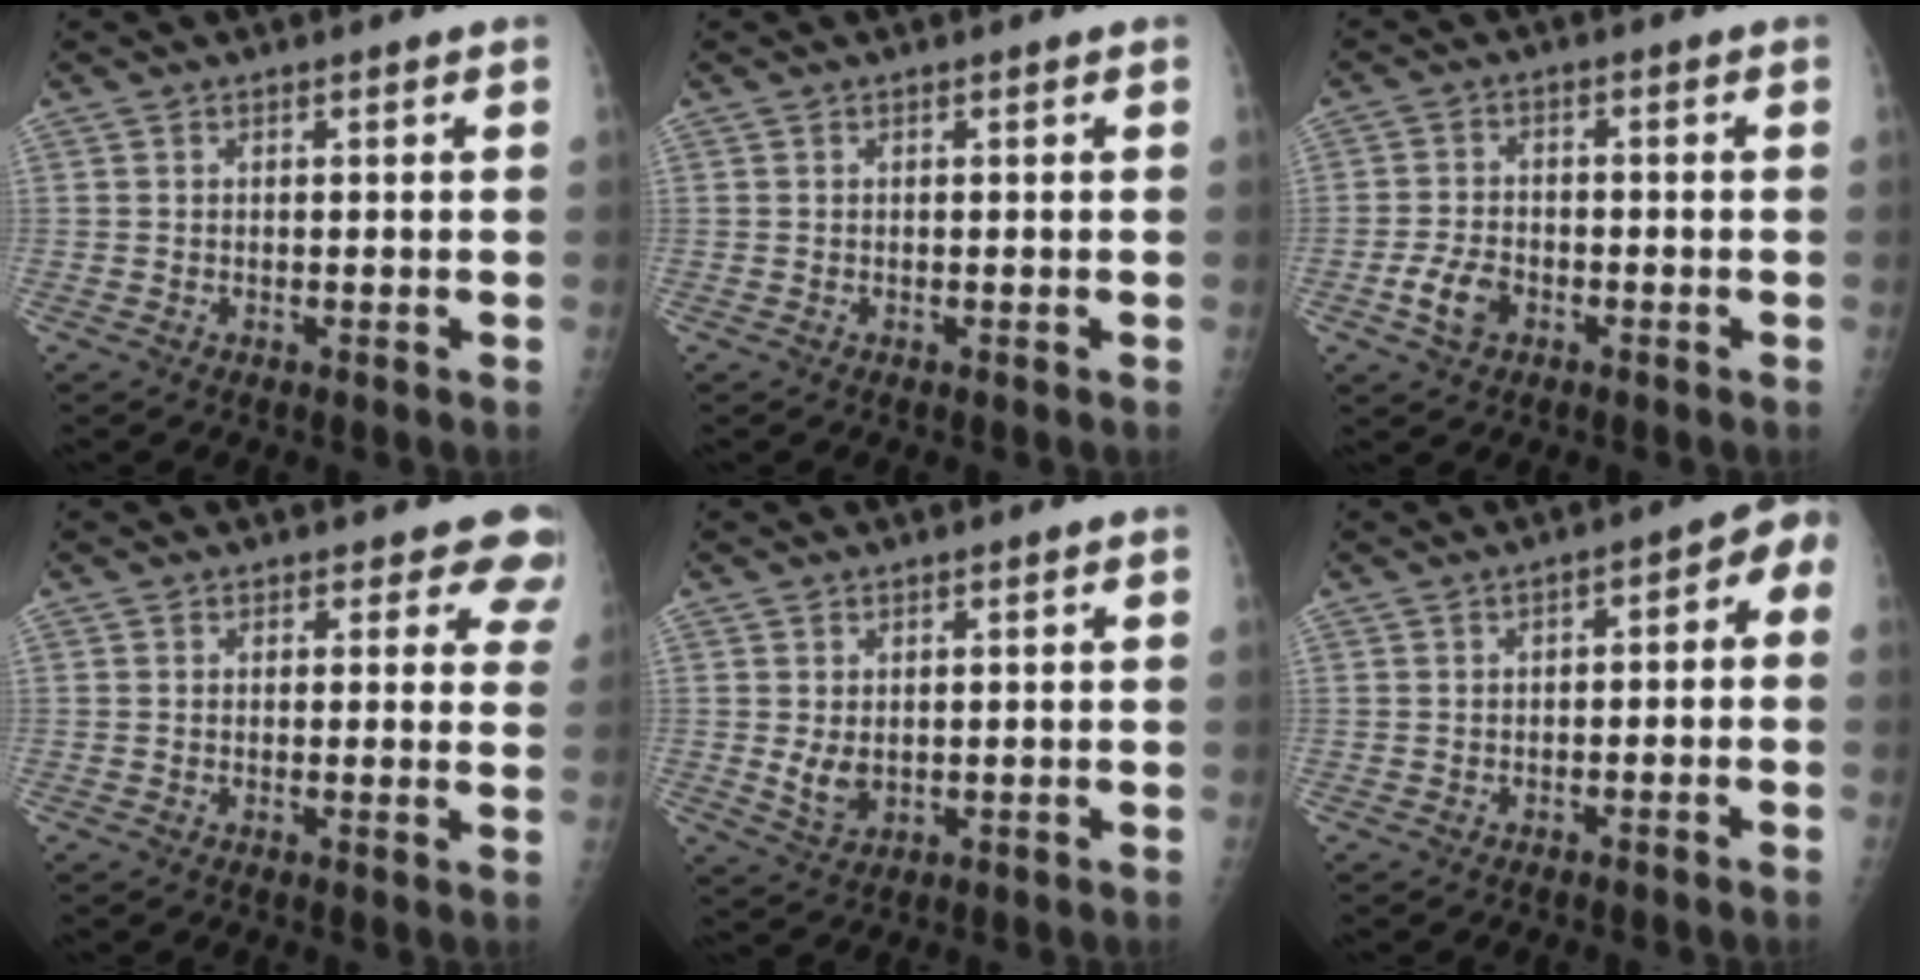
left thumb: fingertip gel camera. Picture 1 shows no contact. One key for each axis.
{"total": 0.0}
{"total": 5.3, "fx": -2.2, "fy": 3.5, "fz": 3.2, "tx": -0.059, "ty": 0.010, "tz": -0.042}
{"total": 6.6, "fx": 5.7, "fy": 3.2, "fz": 0.3, "tx": 0.053, "ty": -0.024, "tz": 0.034}
{"total": 3.6, "fx": 0.6, "fy": 2.5, "fz": 2.5, "tx": -0.037, "ty": -0.012, "tz": 0.020}
{"total": 4.9, "fx": -1.5, "fy": 2.8, "fz": 3.8, "tx": -0.028, "ty": 0.039, "tz": -0.027}